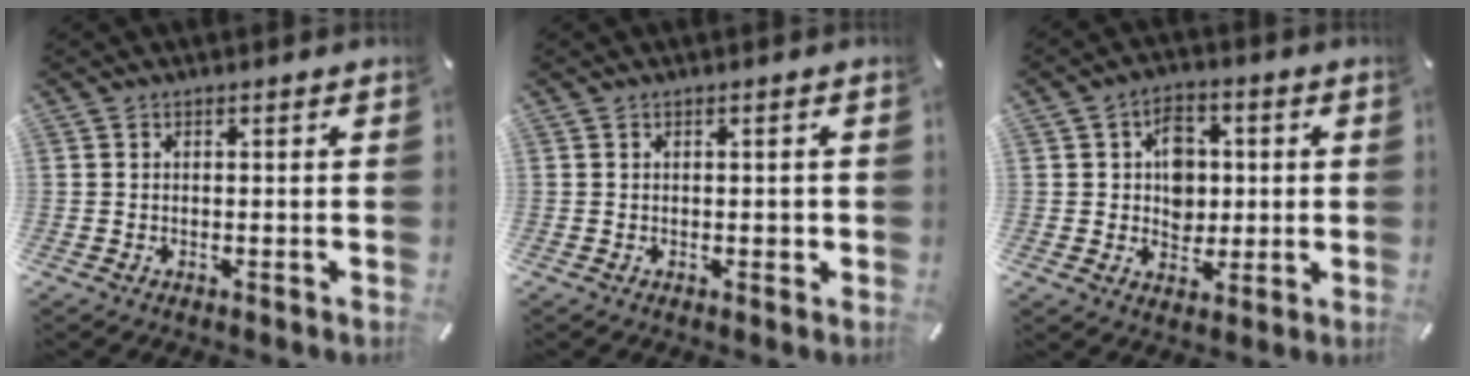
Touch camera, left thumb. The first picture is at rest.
{"total": 1.0, "force": [-0.1, 0.6, 0.8], "torque": [-0.014, 0.003, -0.003]}
{"total": 8.3, "force": [0.8, 7.0, 4.3], "torque": [-0.054, 0.005, 0.013]}